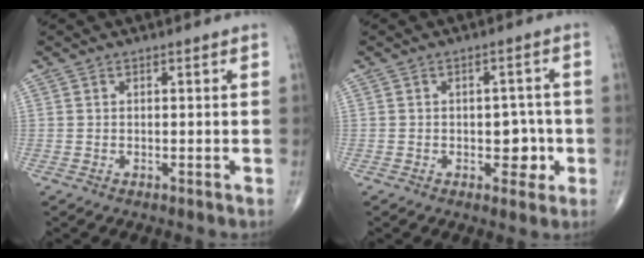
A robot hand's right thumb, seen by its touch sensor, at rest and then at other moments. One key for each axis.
{"total": 5.2, "fx": -1.3, "fy": 3.3, "fz": 3.8, "tx": -0.019, "ty": 0.010, "tz": -0.015}